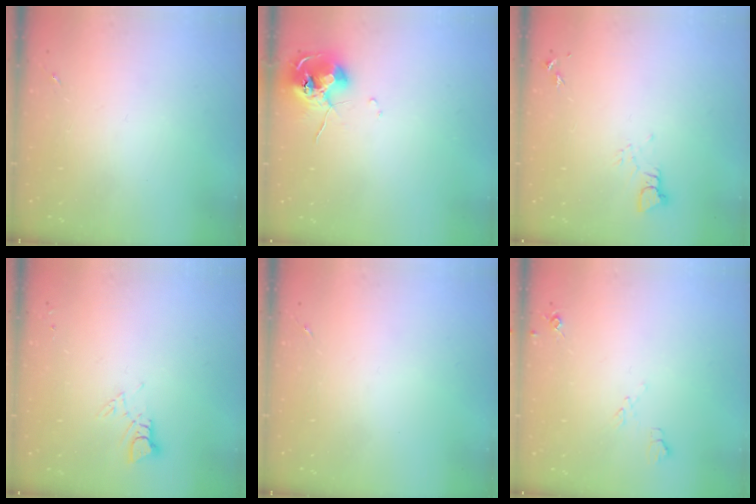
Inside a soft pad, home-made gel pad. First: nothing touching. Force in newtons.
{"total": 10.1, "press": 10.0, "slide": 0.9}
{"total": 3.4, "press": 3.4, "slide": 0.3}
{"total": 3.7, "press": 3.7, "slide": 0.4}
{"total": 0.0}
{"total": 6.2, "press": 6.2, "slide": 1.0}